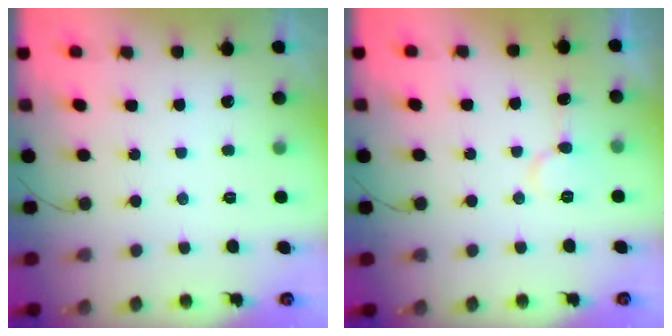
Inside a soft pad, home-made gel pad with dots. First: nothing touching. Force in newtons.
{"total": 6.6, "press": 6.6, "slide": 0.5}